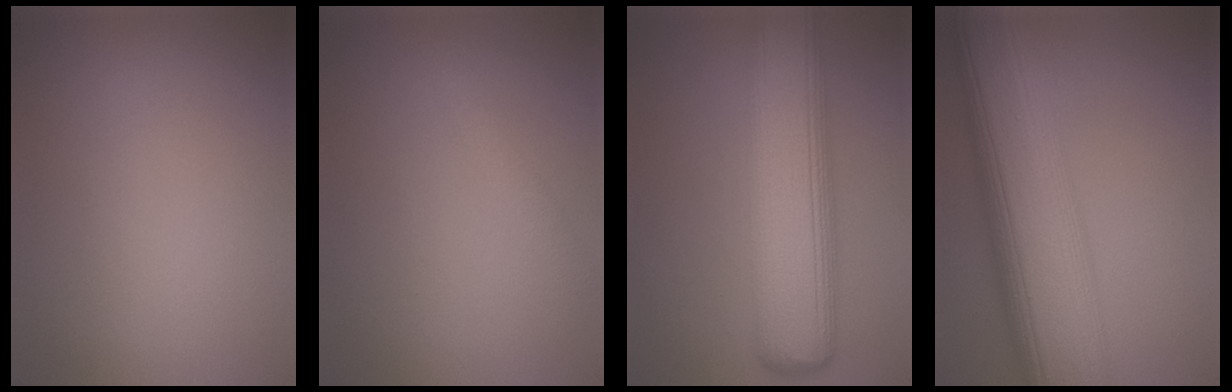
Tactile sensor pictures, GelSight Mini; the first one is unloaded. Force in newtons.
{"total": 1.3, "press": 1.3, "slide": 0.1}
{"total": 10.5, "press": 10.5, "slide": 0.5}
{"total": 13.8, "press": 13.8, "slide": 0.1}